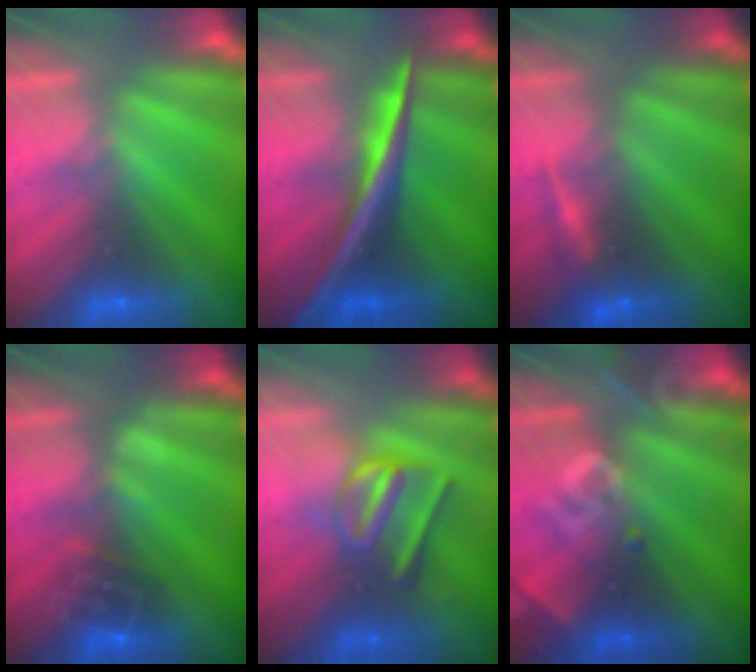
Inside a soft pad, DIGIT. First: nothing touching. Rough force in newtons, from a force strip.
{"total": 2.6}
{"total": 5.0}
{"total": 2.8}
{"total": 2.9}
{"total": 2.6}